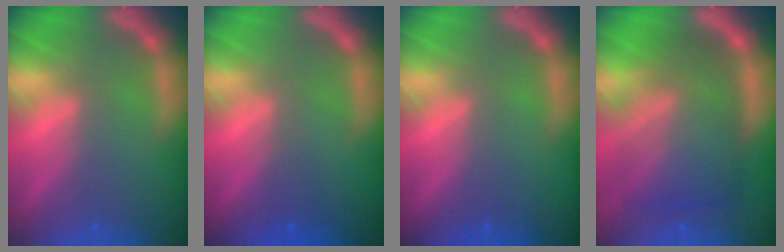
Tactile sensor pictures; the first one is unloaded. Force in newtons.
{"total": 1.0}
{"total": 0.0}
{"total": 10.0}